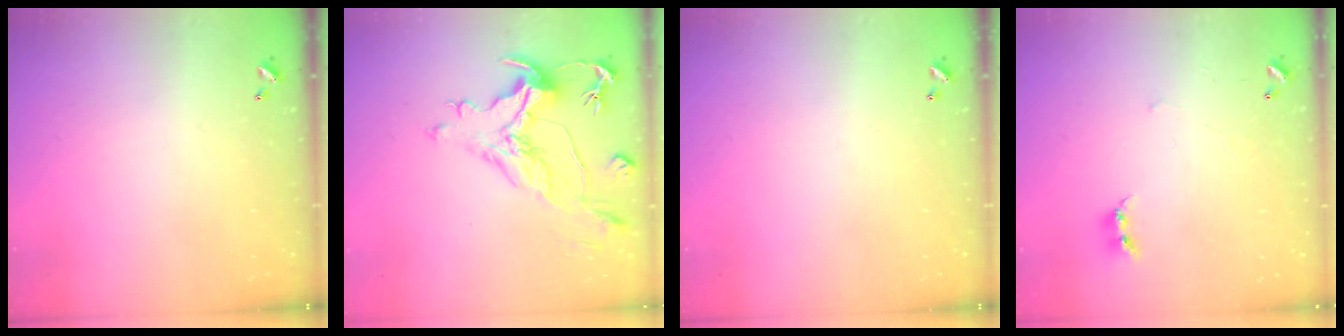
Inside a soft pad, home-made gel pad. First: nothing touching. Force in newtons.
{"total": 1.9, "press": 0.9, "slide": 1.7}
{"total": 0.0}
{"total": 2.4, "press": 2.4, "slide": 0.4}